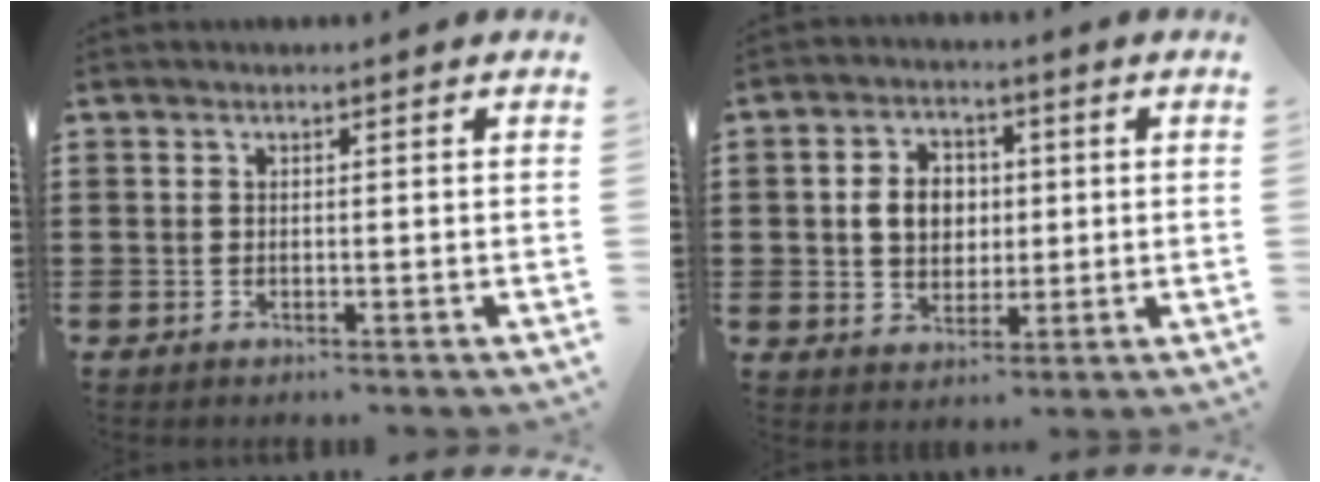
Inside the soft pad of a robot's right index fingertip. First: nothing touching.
{"total": 5.9, "force": [0.3, 4.7, 3.6], "torque": [-0.082, 0.010, -0.002]}